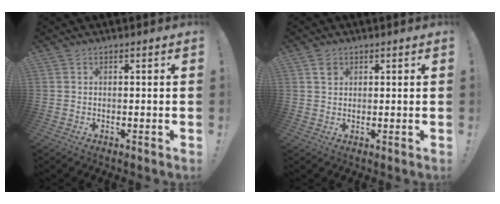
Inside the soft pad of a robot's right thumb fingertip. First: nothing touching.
{"total": 2.1, "force": [1.2, 1.6, 0.7], "torque": [0.008, -0.009, 0.018]}